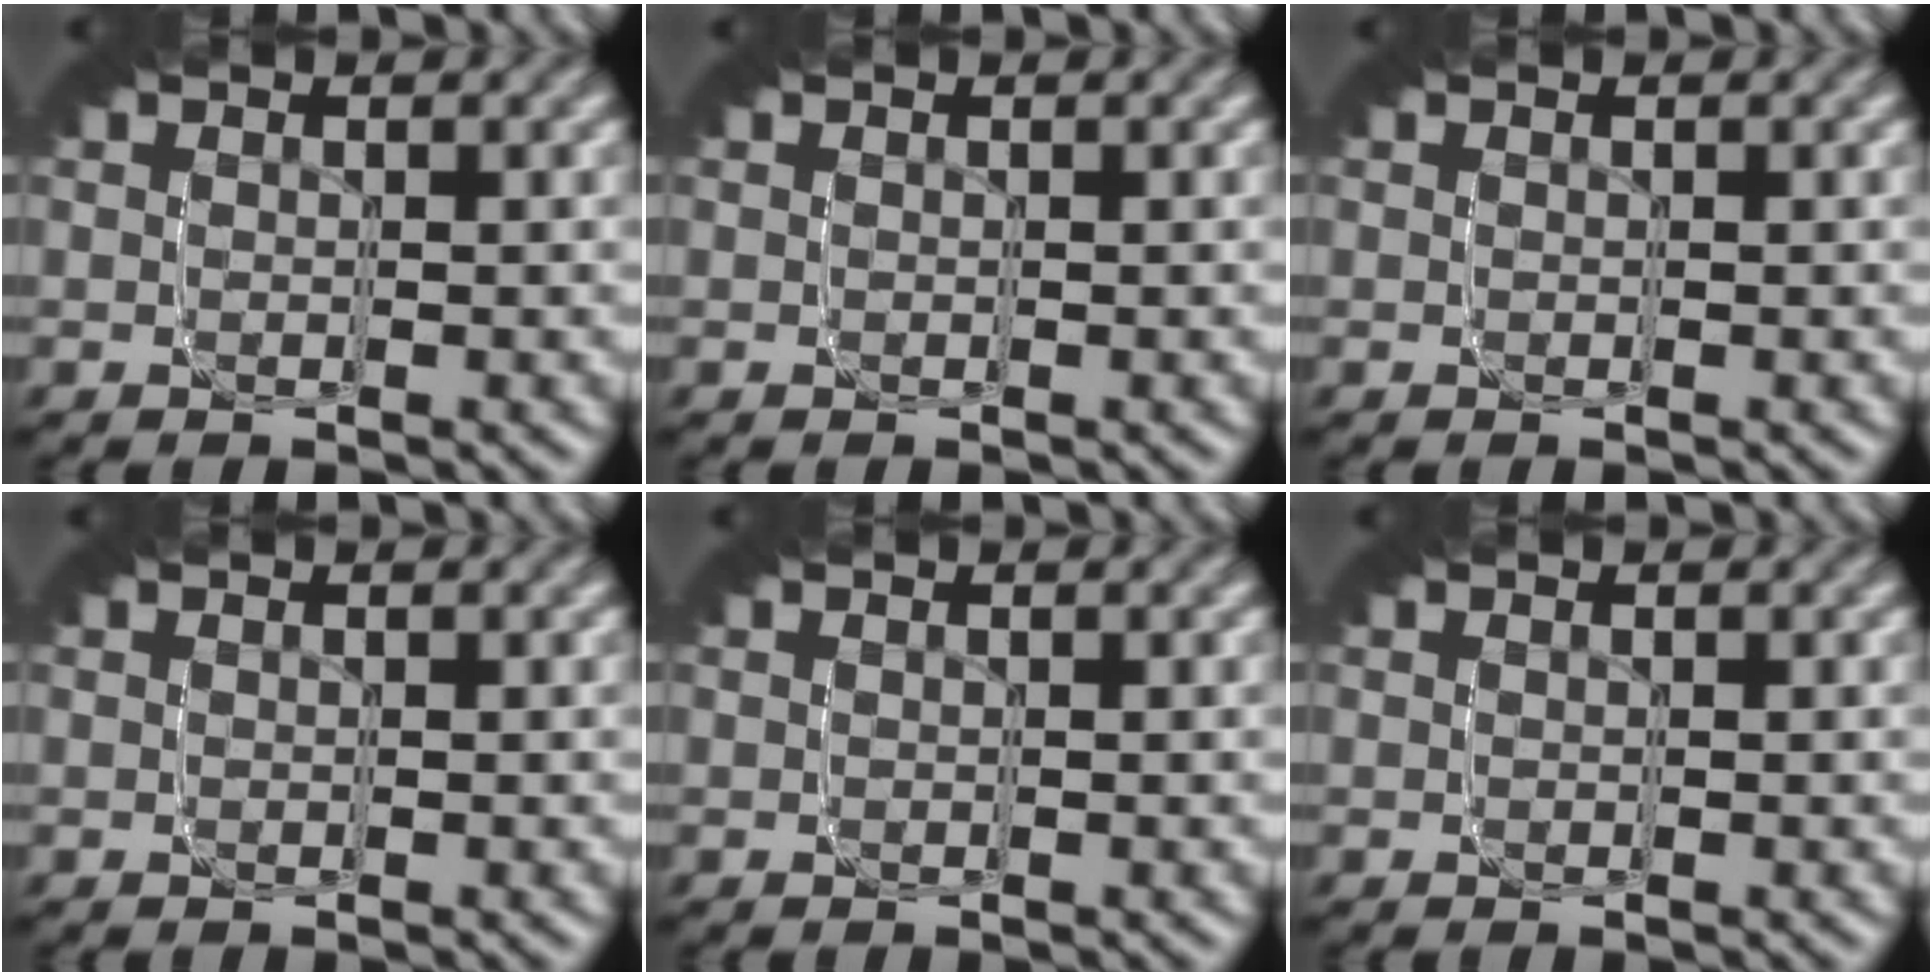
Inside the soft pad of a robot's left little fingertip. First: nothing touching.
{"total": 0.0}
{"total": 0.0}
{"total": 0.0}
{"total": 0.0}
{"total": 0.0}